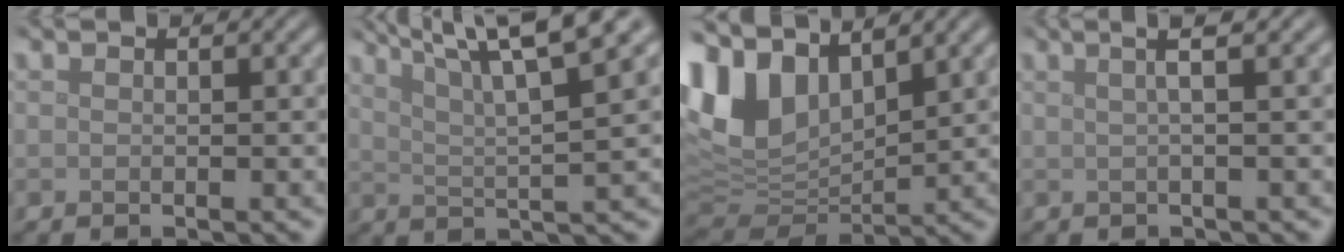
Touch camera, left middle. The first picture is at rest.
{"total": 9.0, "force": [5.5, 1.4, 6.9], "torque": [-0.099, 0.022, 0.080]}
{"total": 8.0, "force": [4.7, 4.5, 4.7], "torque": [-0.113, 0.003, 0.092]}
{"total": 2.7, "force": [0.9, 0.6, 2.5], "torque": [-0.037, 0.008, 0.007]}